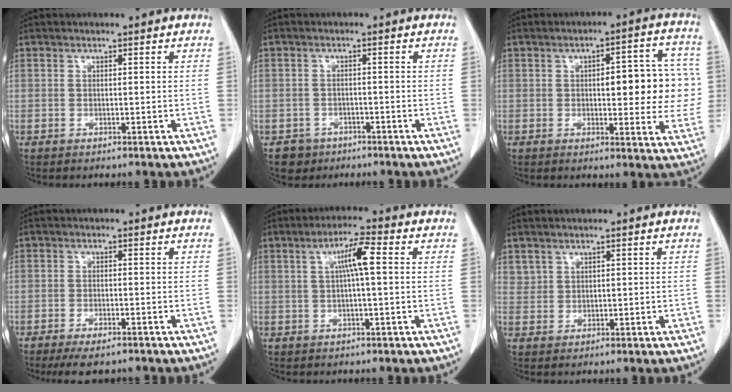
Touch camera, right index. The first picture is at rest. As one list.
[{"total": 3.2, "force": [-1.9, 2.6, -0.2], "torque": [0.004, 0.011, -0.031]}, {"total": 12.4, "force": [0.7, 4.2, 11.6], "torque": [-0.130, 0.025, 0.012]}, {"total": 5.3, "force": [-4.2, 1.4, 2.9], "torque": [-0.042, -0.008, -0.064]}, {"total": 5.5, "force": [1.0, 0.3, 5.3], "torque": [-0.097, 0.012, 0.017]}, {"total": 1.9, "force": [1.3, 1.3, 0.3], "torque": [0.000, 0.004, 0.028]}]